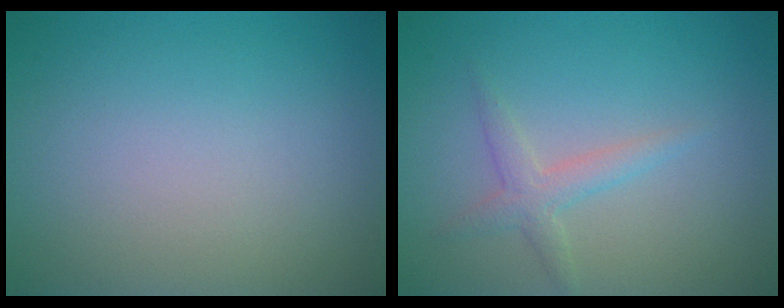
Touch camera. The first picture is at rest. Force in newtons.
{"total": 1.9, "press": 1.9, "slide": 0.0}